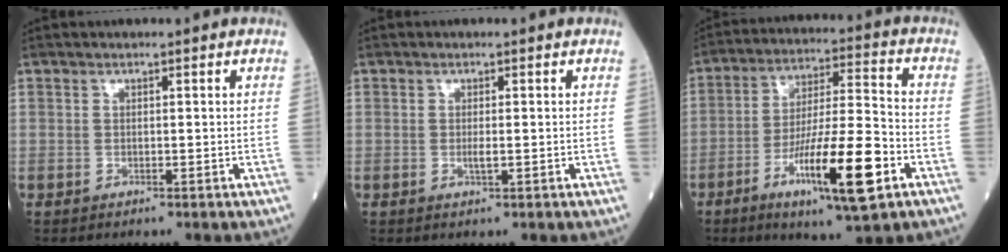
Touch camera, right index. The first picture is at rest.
{"total": 1.0, "force": [-0.2, 0.0, 1.0], "torque": [-0.023, -0.003, -0.002]}
{"total": 15.6, "force": [-6.8, 1.4, 13.9], "torque": [-0.248, -0.018, -0.114]}